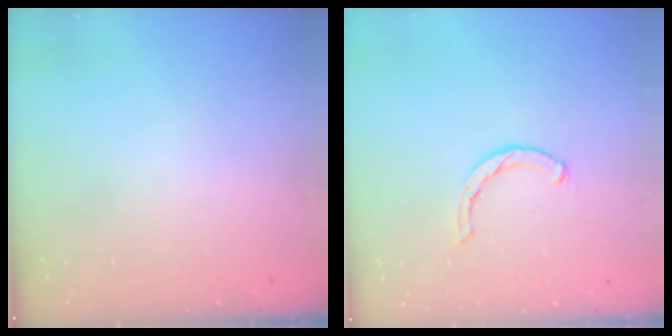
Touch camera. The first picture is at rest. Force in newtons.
{"total": 1.4, "press": 1.3, "slide": 0.3}